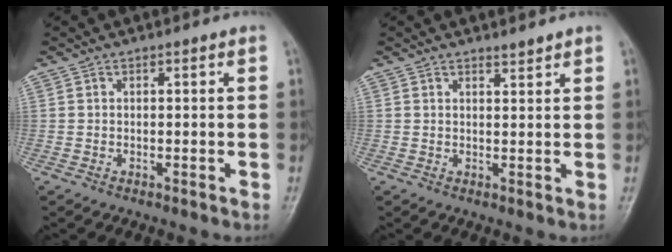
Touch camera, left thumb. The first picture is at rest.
{"total": 1.5, "force": [1.4, 0.1, 0.5], "torque": [-0.004, -0.014, 0.024]}